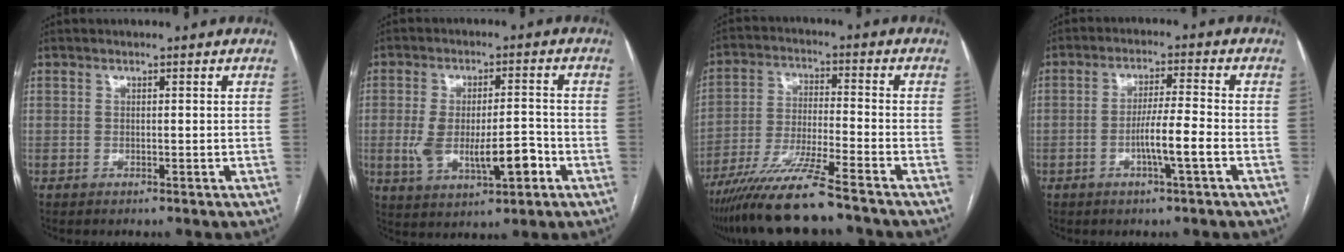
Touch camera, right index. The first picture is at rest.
{"total": 10.3, "force": [-2.6, 3.7, 9.3], "torque": [-0.169, 0.009, -0.033]}
{"total": 12.7, "force": [-10.3, -0.3, 7.5], "torque": [-0.135, -0.030, -0.179]}
{"total": 6.0, "force": [-2.1, -0.2, 5.6], "torque": [-0.105, 0.000, -0.039]}